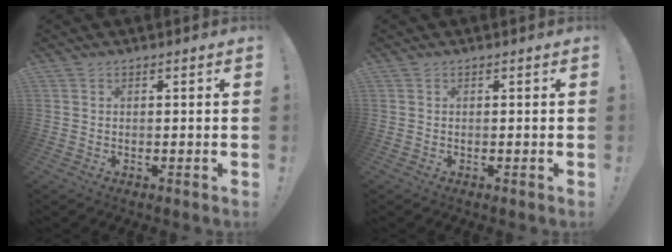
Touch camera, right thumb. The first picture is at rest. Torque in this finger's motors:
{"motor_torque": [0.00, 0.00, 0.00, 0.00, 0.01]}